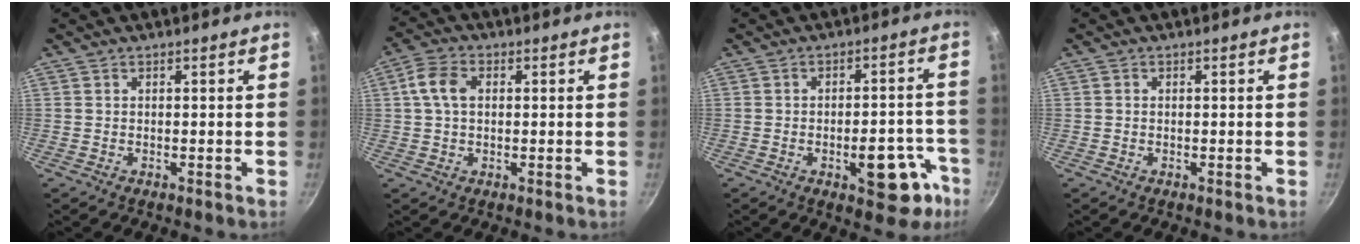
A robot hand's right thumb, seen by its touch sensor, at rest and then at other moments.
{"total": 5.9, "force": [0.9, 4.0, 4.3], "torque": [-0.083, 0.015, 0.010]}
{"total": 12.1, "force": [-5.3, 5.8, 9.2], "torque": [-0.061, 0.037, -0.063]}
{"total": 0.0}